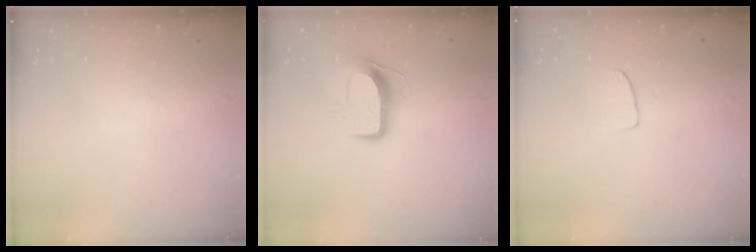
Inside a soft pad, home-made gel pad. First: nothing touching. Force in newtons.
{"total": 8.7, "press": 8.6, "slide": 0.5}
{"total": 3.7, "press": 3.7, "slide": 0.3}